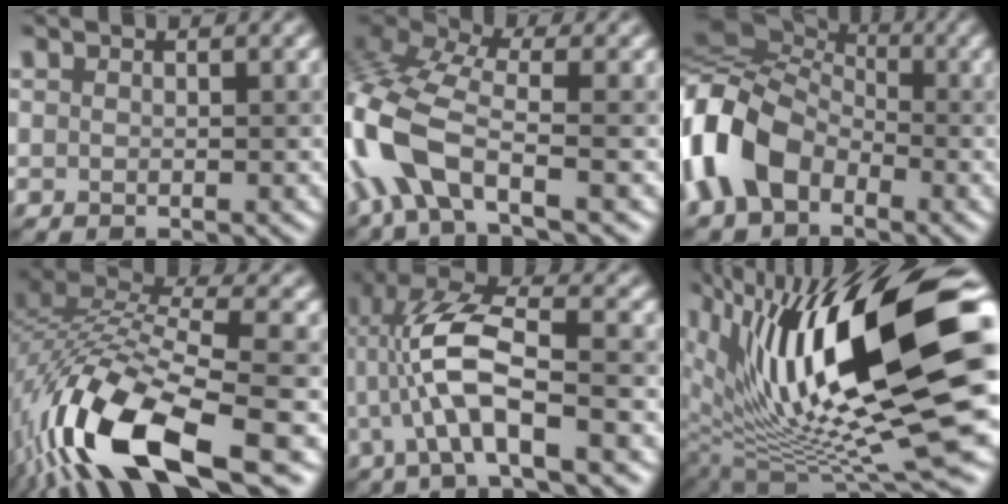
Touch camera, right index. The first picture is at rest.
{"total": 8.9, "force": [-3.0, 4.0, 7.4], "torque": [-0.169, 0.015, -0.079]}
{"total": 10.3, "force": [-2.6, 7.3, 6.8], "torque": [-0.159, 0.009, -0.072]}
{"total": 14.4, "force": [-6.3, 5.0, 11.9], "torque": [-0.250, 0.002, -0.115]}
{"total": 7.0, "force": [-1.4, 1.8, 6.6], "torque": [-0.138, 0.015, -0.028]}
{"total": 17.7, "force": [5.0, 5.8, 16.0], "torque": [-0.274, 0.001, 0.089]}